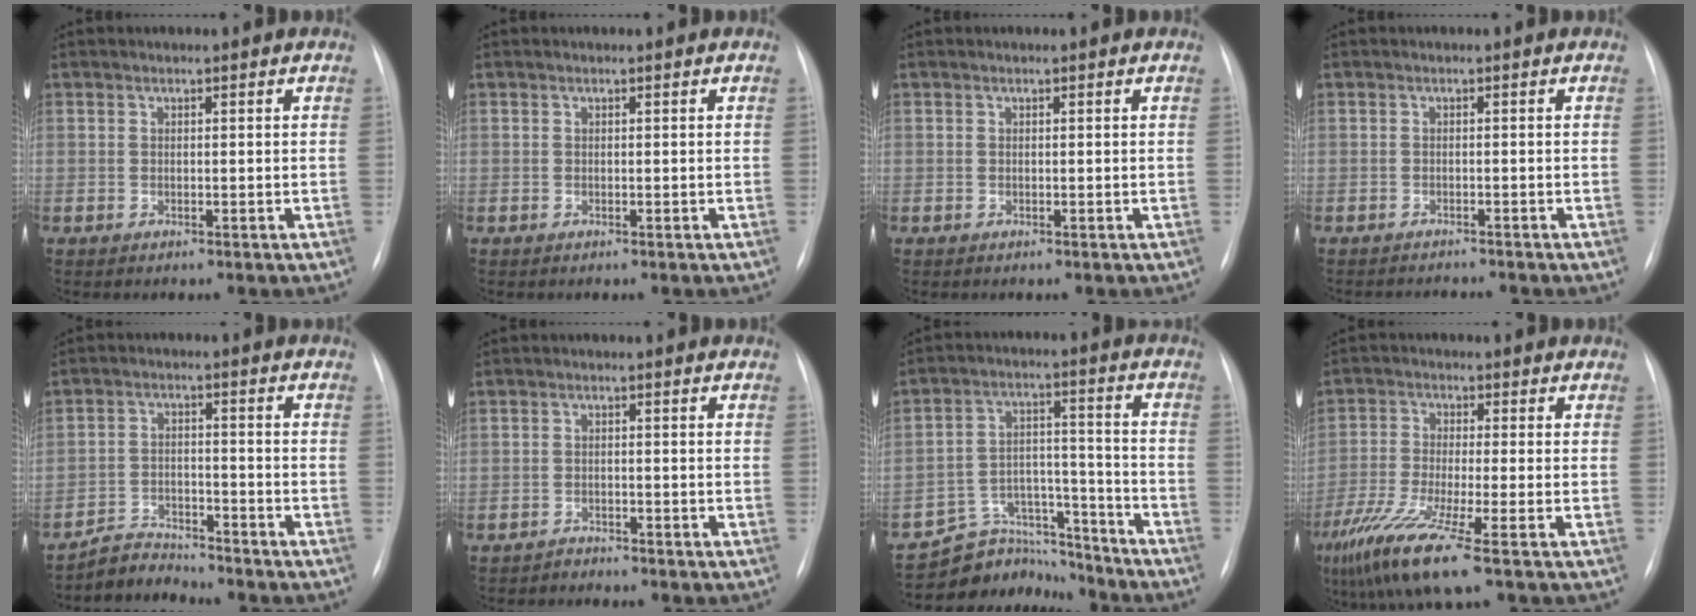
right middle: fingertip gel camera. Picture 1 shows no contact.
{"total": 0.0}
{"total": 0.0}
{"total": 3.0, "force": [-3.0, 0.0, 0.2], "torque": [0.000, -0.006, -0.041]}
{"total": 5.1, "force": [-5.0, 0.5, -0.8], "torque": [0.012, -0.002, -0.087]}
{"total": 1.4, "force": [-1.3, 0.2, -0.6], "torque": [0.012, -0.004, -0.023]}
{"total": 11.2, "force": [-10.7, 3.5, -0.4], "torque": [0.016, 0.054, -0.175]}
{"total": 10.0, "force": [-5.9, -0.7, 8.1], "torque": [-0.166, -0.036, -0.115]}